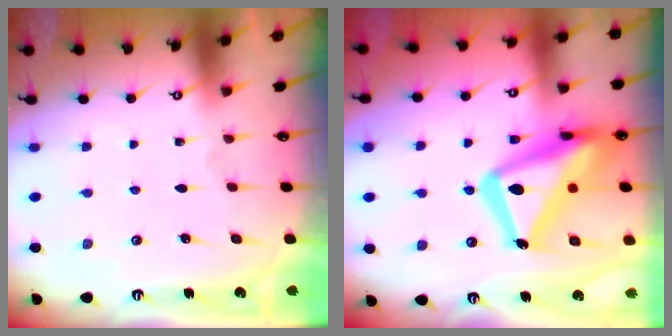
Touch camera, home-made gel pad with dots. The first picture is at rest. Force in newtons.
{"total": 21.9, "press": 21.8, "slide": 2.1}